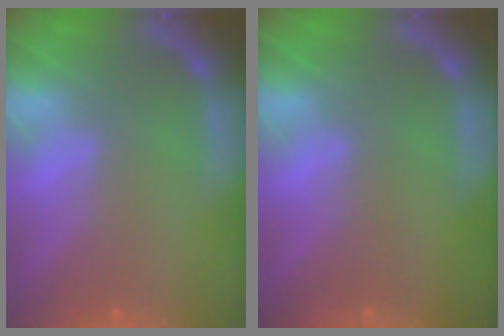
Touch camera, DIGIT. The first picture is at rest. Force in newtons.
{"total": 0.9}